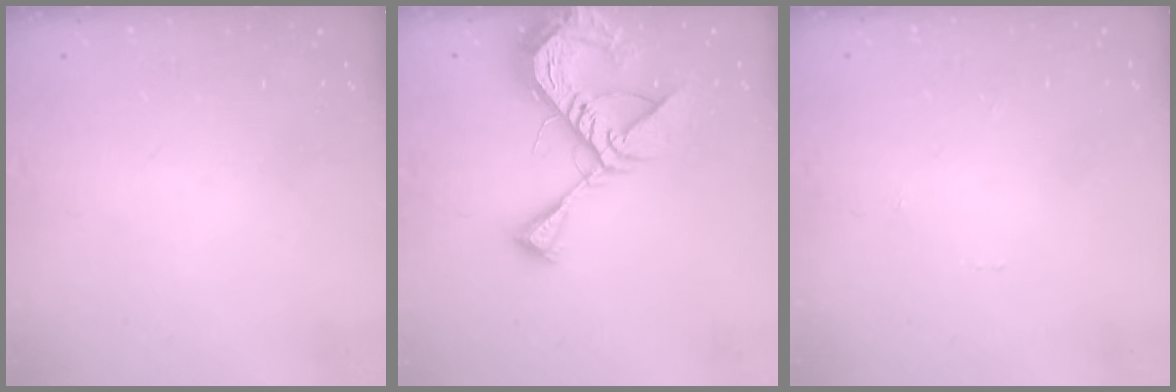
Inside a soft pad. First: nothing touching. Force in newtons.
{"total": 13.2, "press": 13.2, "slide": 1.3}
{"total": 0.0}